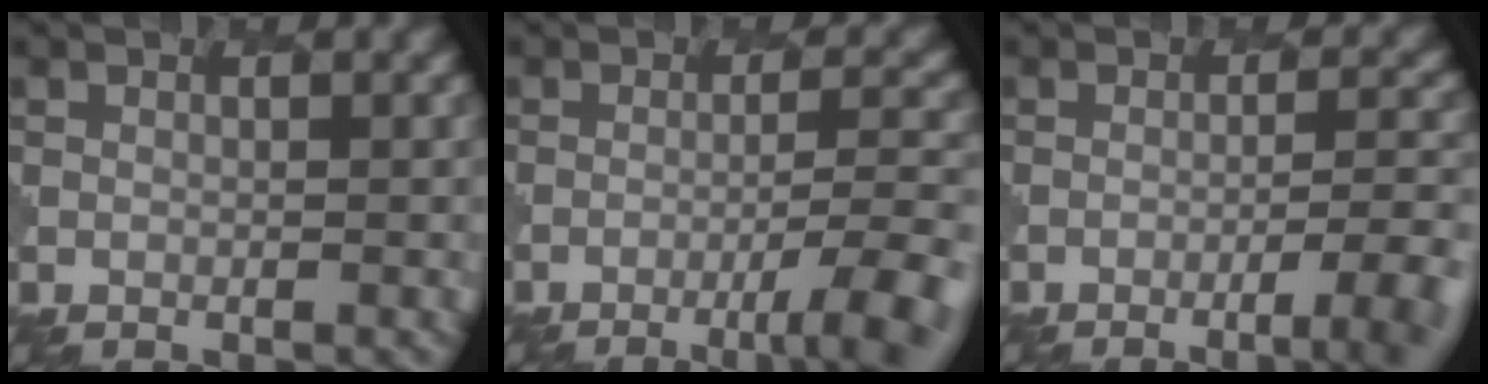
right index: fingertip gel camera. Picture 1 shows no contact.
{"total": 6.5, "force": [-4.0, 1.0, 5.0], "torque": [-0.074, 0.007, -0.057]}
{"total": 5.6, "force": [-3.2, 1.2, 4.4], "torque": [-0.063, 0.002, -0.047]}